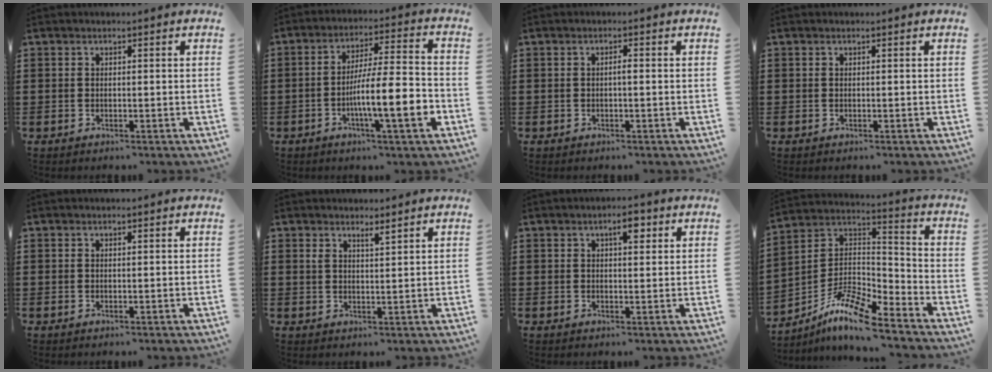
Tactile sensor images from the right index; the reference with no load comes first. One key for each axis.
{"total": 10.3, "fx": -3.7, "fy": 1.6, "fz": 9.5, "tx": -0.140, "ty": -0.002, "tz": -0.067}
{"total": 0.9, "fx": -0.2, "fy": 0.2, "fz": 0.9, "tx": -0.017, "ty": -0.002, "tz": -0.003}
{"total": 0.0}
{"total": 0.0}
{"total": 1.9, "fx": 1.6, "fy": 0.2, "fz": 1.0, "tx": -0.022, "ty": 0.001, "tz": 0.028}
{"total": 3.2, "fx": 1.6, "fy": 1.1, "fz": 2.6, "tx": -0.040, "ty": 0.002, "tz": 0.021}
{"total": 9.9, "fx": -8.2, "fy": 1.7, "fz": 5.2, "tx": -0.118, "ty": 0.002, "tz": -0.169}